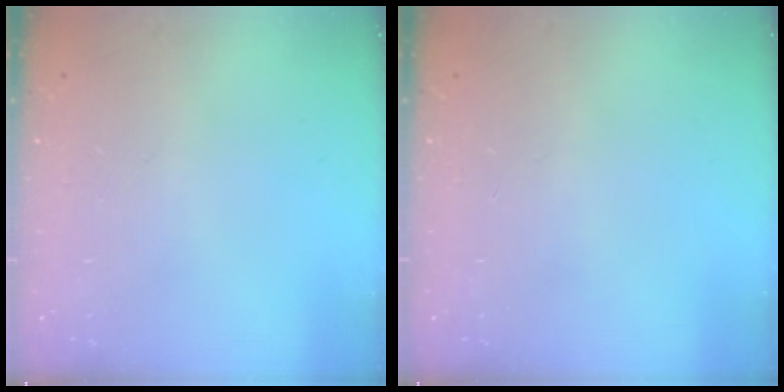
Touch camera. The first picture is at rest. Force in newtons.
{"total": 0.0}